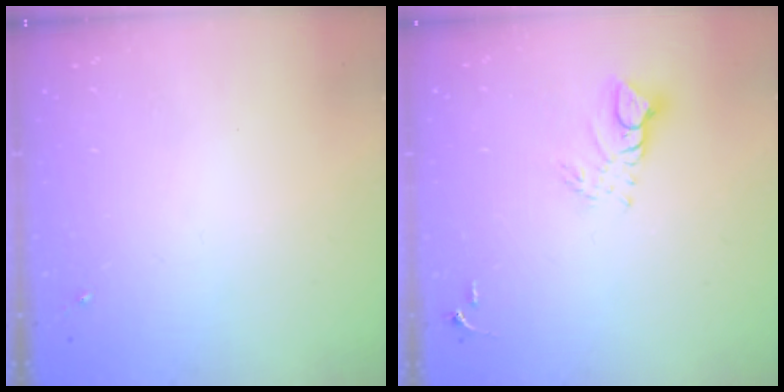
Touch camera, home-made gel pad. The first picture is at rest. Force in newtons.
{"total": 7.2, "press": 7.1, "slide": 0.7}